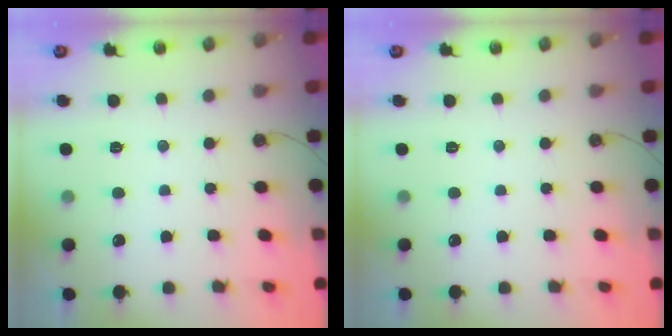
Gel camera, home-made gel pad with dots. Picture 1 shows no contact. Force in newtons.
{"total": 0.0}